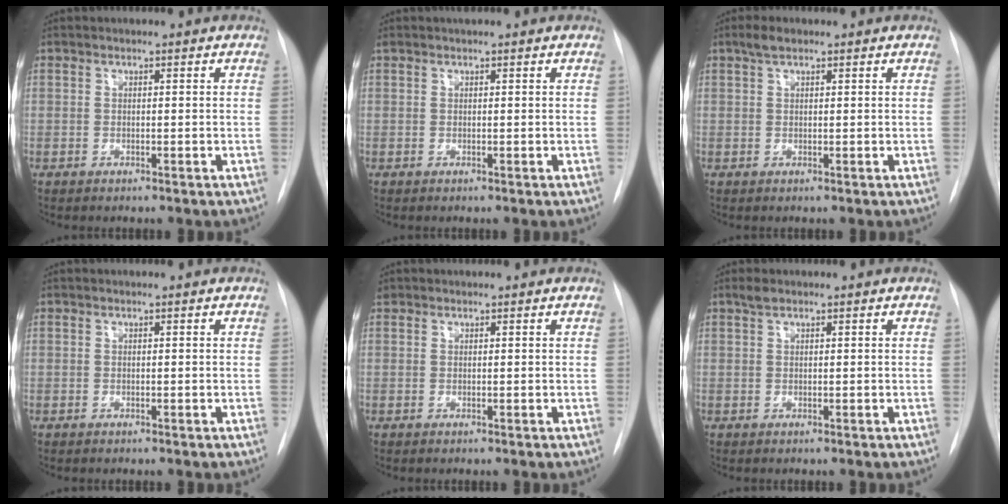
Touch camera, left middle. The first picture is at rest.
{"total": 1.2, "force": [1.0, 0.2, 0.6], "torque": [-0.012, 0.024, 0.019]}
{"total": 1.9, "force": [1.3, 0.8, 1.2], "torque": [-0.025, 0.012, 0.025]}
{"total": 0.0}
{"total": 0.7, "force": [0.5, 0.4, 0.0], "torque": [-0.003, 0.014, 0.010]}
{"total": 1.1, "force": [0.9, 0.3, 0.6], "torque": [-0.014, 0.010, 0.018]}